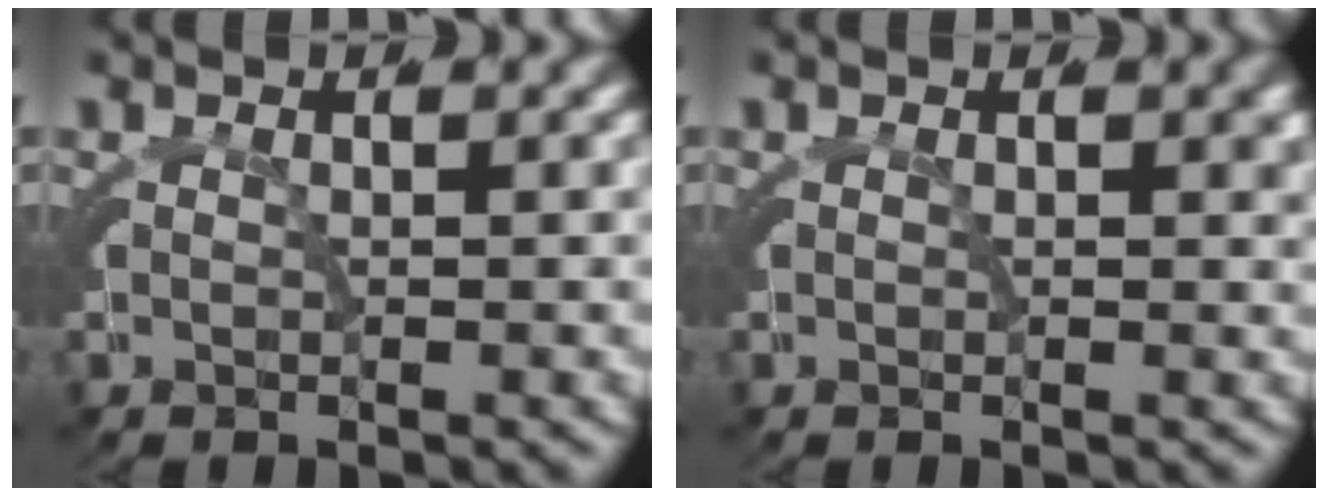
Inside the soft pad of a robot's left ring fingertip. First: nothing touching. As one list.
[{"total": 0.8, "force": [0.1, 0.4, 0.7], "torque": [-0.002, -0.001, -0.001]}]